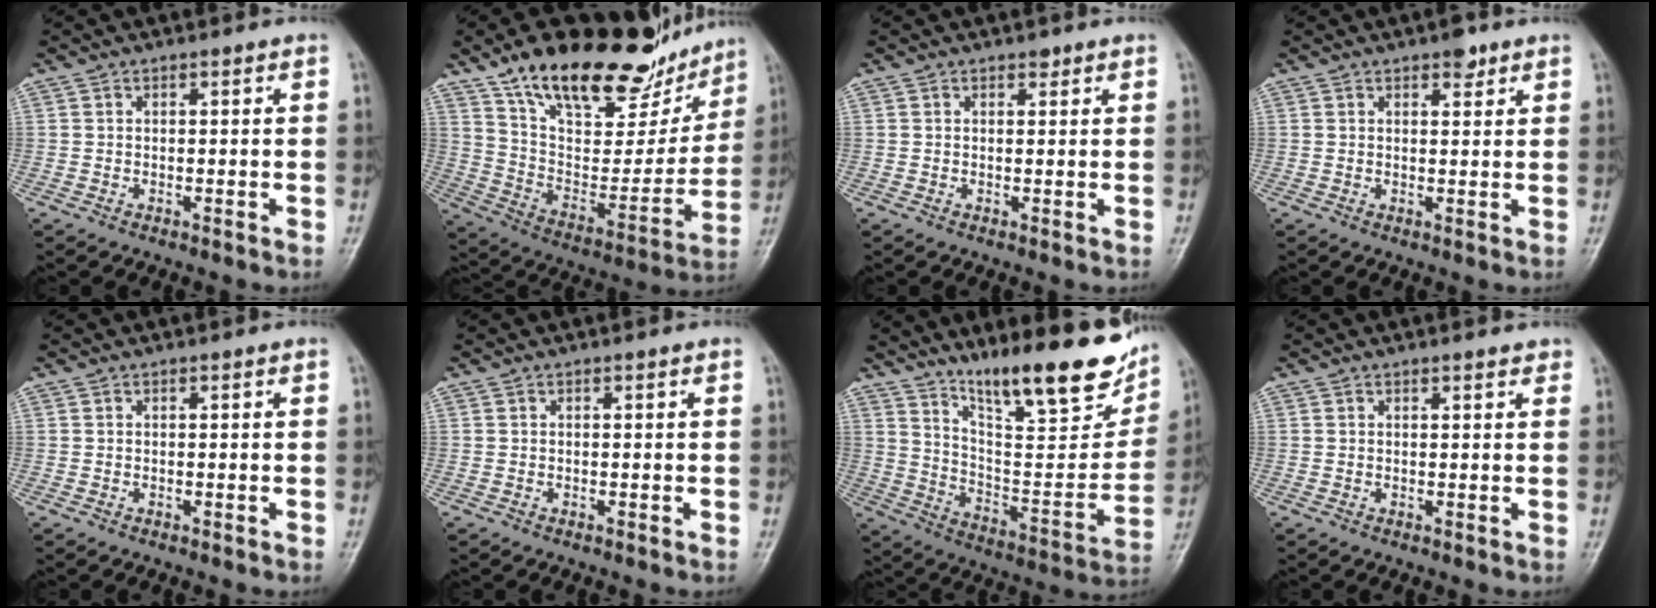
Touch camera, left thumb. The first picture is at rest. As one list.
[{"total": 28.2, "force": [19.3, 12.1, 16.6], "torque": [-0.214, -0.053, 0.313]}, {"total": 1.0, "force": [0.8, 0.5, 0.4], "torque": [-0.001, -0.005, 0.008]}, {"total": 2.8, "force": [2.0, 1.2, 1.6], "torque": [-0.013, -0.009, 0.026]}, {"total": 0.0}, {"total": 0.0}, {"total": 23.2, "force": [15.4, 5.9, 16.4], "torque": [-0.205, -0.071, 0.251]}, {"total": 1.5, "force": [1.2, 0.5, 0.7], "torque": [-0.006, -0.005, 0.013]}]